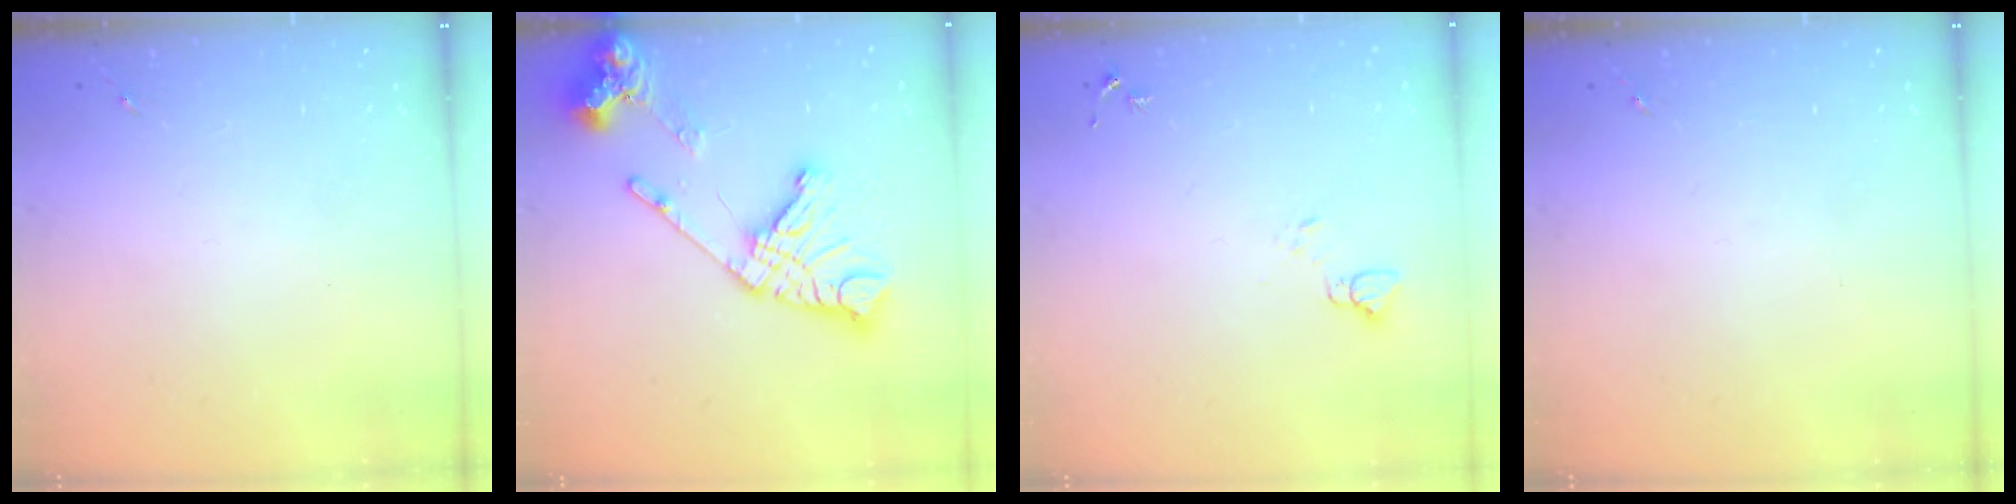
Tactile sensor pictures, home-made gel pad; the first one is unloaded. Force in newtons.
{"total": 20.4, "press": 20.3, "slide": 2.5}
{"total": 3.9, "press": 3.9, "slide": 0.4}
{"total": 0.0}